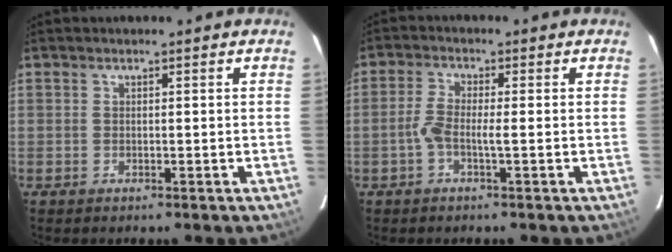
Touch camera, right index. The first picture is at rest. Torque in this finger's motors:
{"motor_torque": [0.75, -0.31, 0.39, 0.10]}